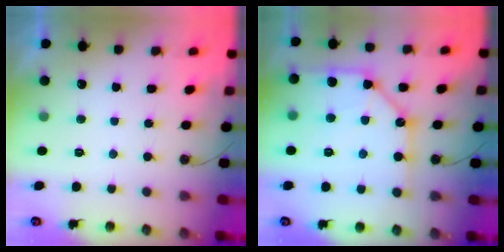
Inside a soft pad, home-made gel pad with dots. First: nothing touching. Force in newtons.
{"total": 14.2, "press": 14.1, "slide": 1.7}